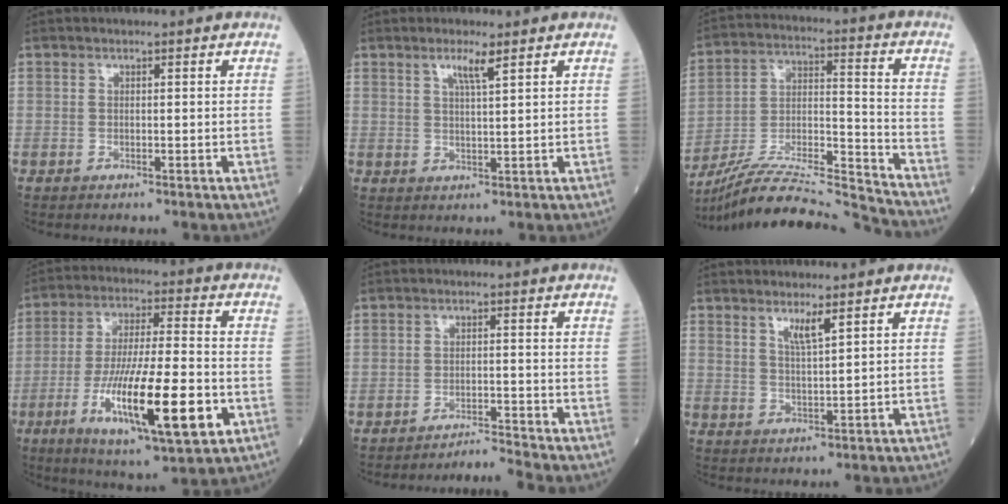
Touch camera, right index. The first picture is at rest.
{"total": 3.1, "force": [1.9, -0.2, 2.5], "torque": [-0.051, -0.002, 0.037]}
{"total": 19.6, "force": [-18.8, -1.4, 5.1], "torque": [-0.107, 0.009, -0.319]}
{"total": 18.7, "force": [-6.0, 2.9, 17.5], "torque": [-0.314, -0.026, -0.093]}
{"total": 3.7, "force": [-3.2, -1.8, -0.6], "torque": [0.012, -0.005, -0.051]}
{"total": 3.3, "force": [2.2, 0.0, 2.4], "torque": [-0.049, -0.009, 0.043]}